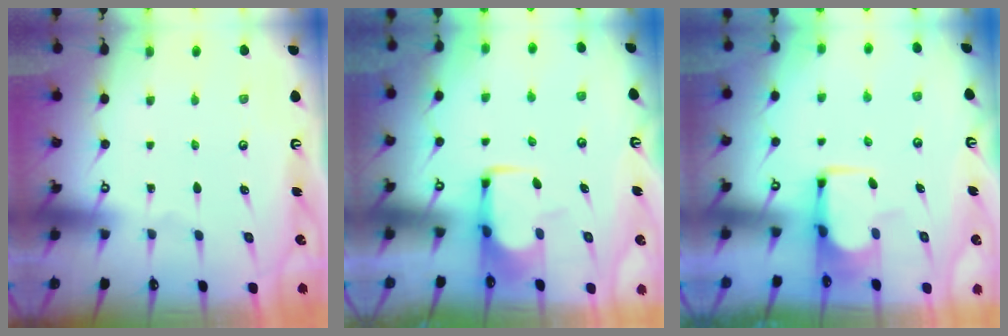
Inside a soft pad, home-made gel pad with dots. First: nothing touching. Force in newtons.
{"total": 1.7, "press": 1.7, "slide": 0.4}
{"total": 3.6, "press": 3.6, "slide": 0.4}